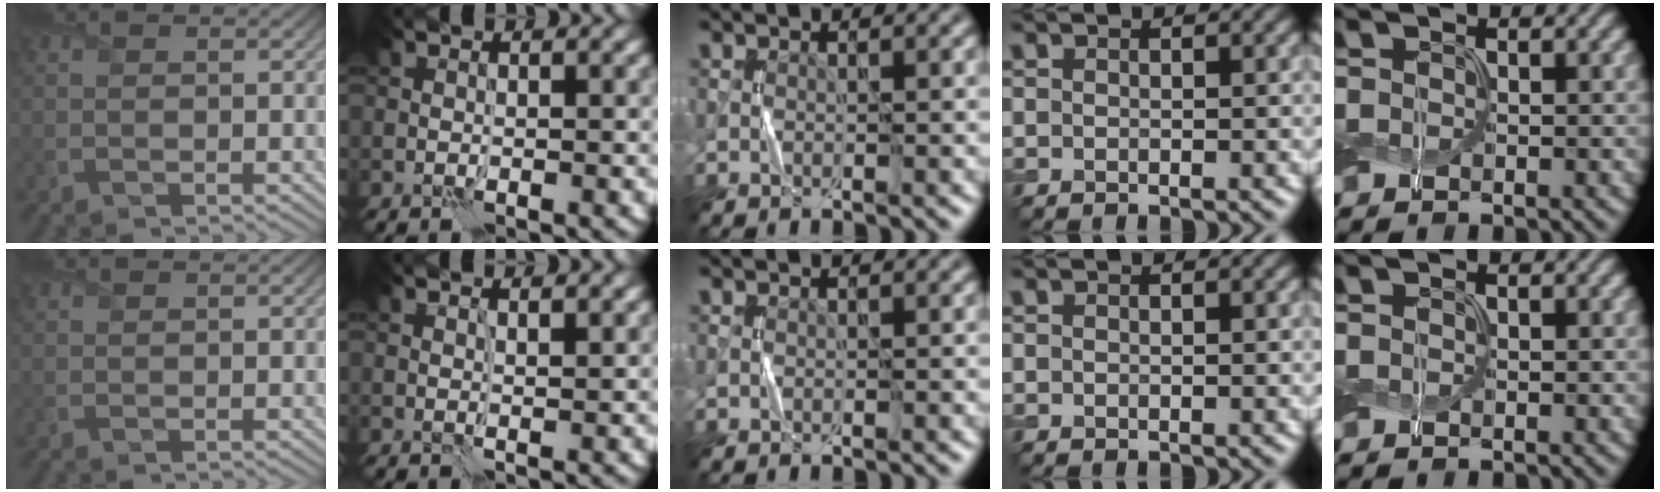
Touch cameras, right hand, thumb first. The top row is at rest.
{"thumb": {"total": 0.5, "force": [0.5, 0.0, 0.1], "torque": [-0.005, 0.002, 0.013]}, "index": {"total": 1.0, "force": [0.8, 0.0, 0.6], "torque": [-0.010, -0.002, 0.017]}}